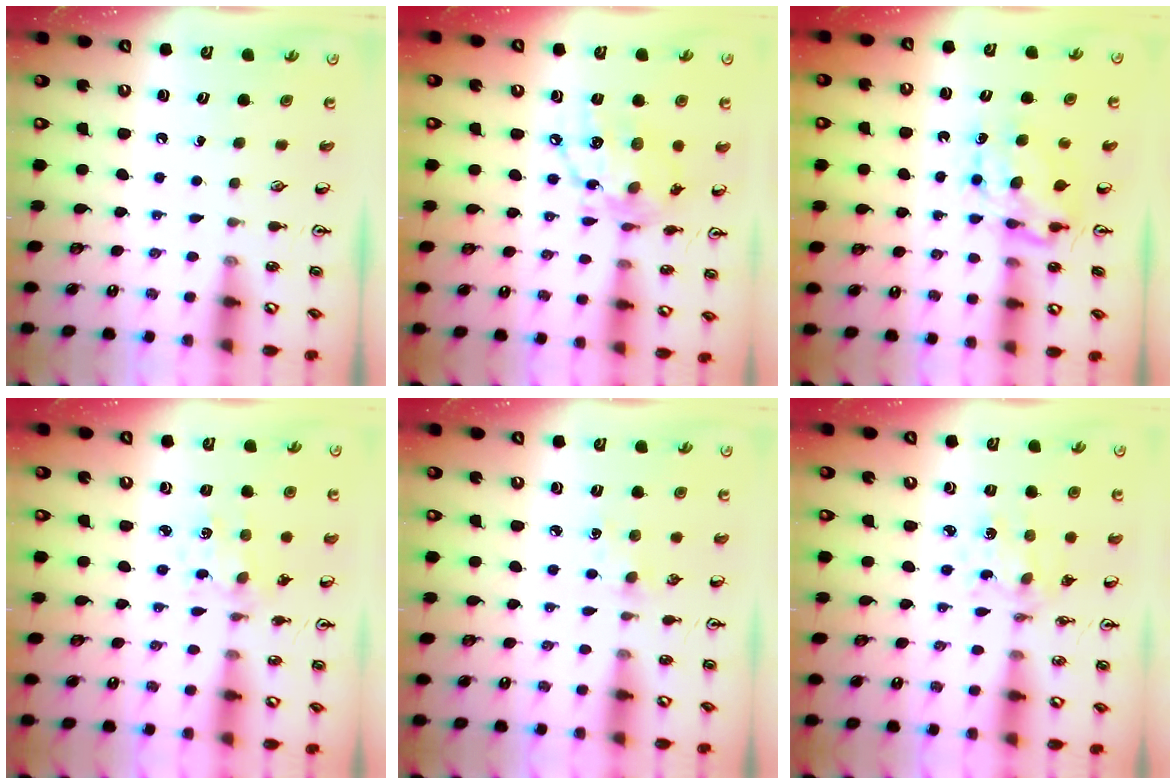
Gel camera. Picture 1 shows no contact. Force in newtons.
{"total": 14.4, "press": 14.4, "slide": 1.3}
{"total": 7.2, "press": 7.1, "slide": 0.6}
{"total": 1.1, "press": 1.1, "slide": 0.3}
{"total": 4.5, "press": 4.4, "slide": 0.5}
{"total": 2.2, "press": 2.2, "slide": 0.4}